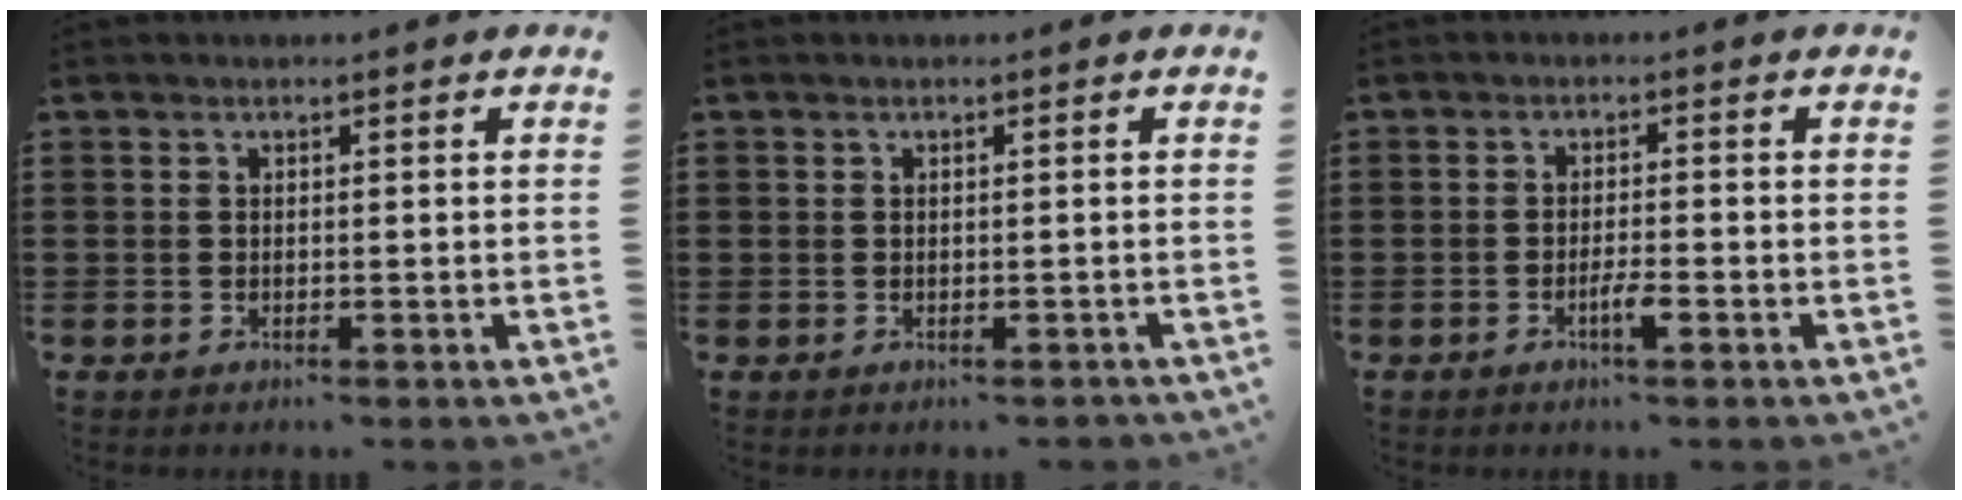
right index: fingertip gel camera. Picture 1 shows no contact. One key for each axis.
{"total": 0.5, "fx": -0.1, "fy": 0.5, "fz": 0.1, "tx": -0.004, "ty": 0.003, "tz": -0.003}
{"total": 2.8, "fx": -1.4, "fy": 0.3, "fz": 2.4, "tx": -0.042, "ty": 0.000, "tz": -0.024}